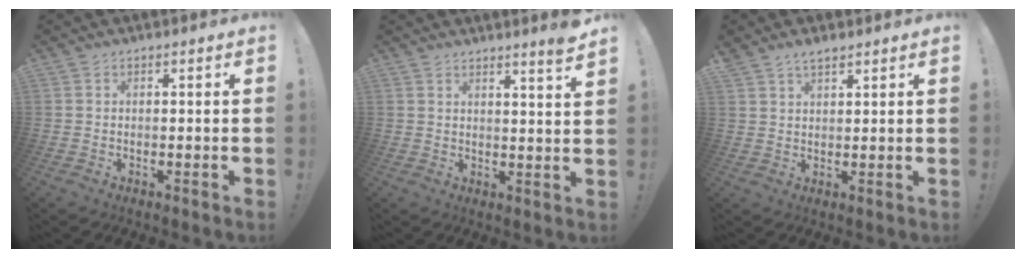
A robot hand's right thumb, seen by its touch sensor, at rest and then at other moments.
{"total": 4.5, "force": [3.7, -0.4, 2.5], "torque": [-0.024, -0.034, 0.058]}
{"total": 3.3, "force": [2.7, 1.3, 1.4], "torque": [-0.016, -0.017, 0.048]}